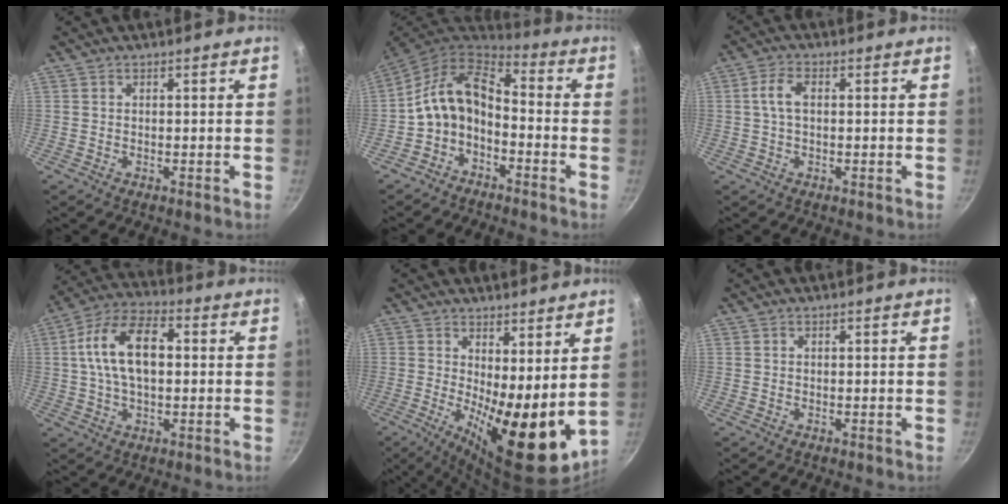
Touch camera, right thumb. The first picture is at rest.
{"total": 11.5, "force": [-3.0, 7.6, 8.0], "torque": [-0.145, 0.062, -0.069]}
{"total": 4.0, "force": [0.4, 2.1, 3.3], "torque": [-0.069, 0.010, 0.005]}
{"total": 13.9, "force": [1.6, 7.8, 11.4], "torque": [-0.190, 0.027, 0.016]}
{"total": 15.8, "force": [1.9, 5.8, 14.5], "torque": [-0.187, -0.036, 0.035]}
{"total": 0.0}